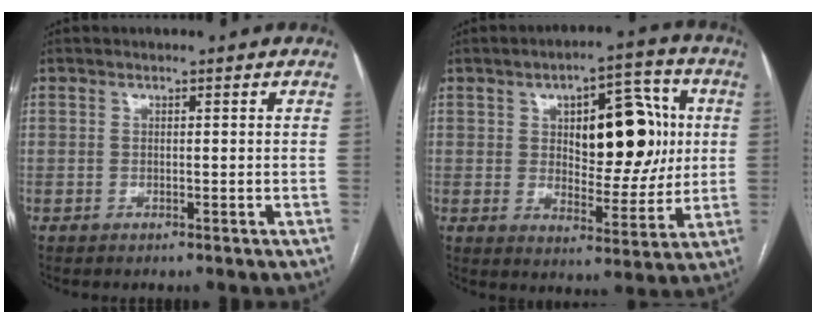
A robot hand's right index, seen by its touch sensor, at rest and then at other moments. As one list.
[{"total": 14.4, "force": [2.9, 6.2, 12.7], "torque": [-0.168, 0.027, 0.051]}]